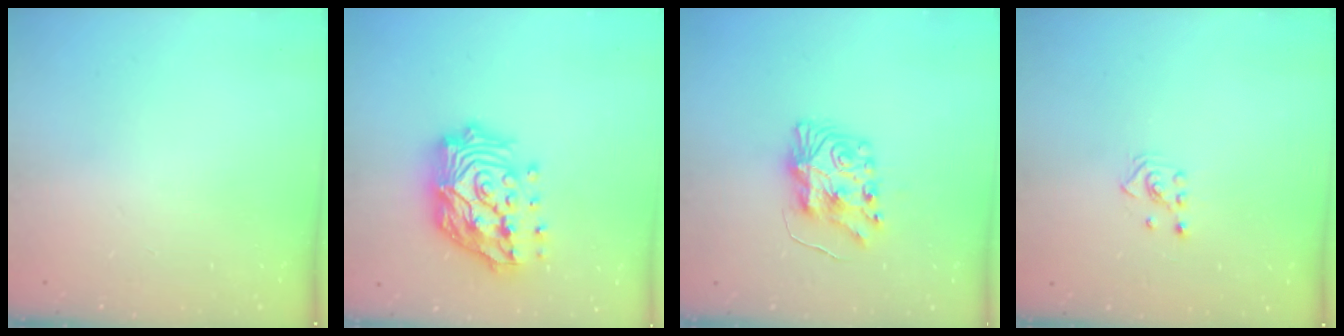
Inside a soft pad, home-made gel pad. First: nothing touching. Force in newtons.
{"total": 22.0, "press": 21.7, "slide": 3.4}
{"total": 8.5, "press": 8.5, "slide": 0.4}
{"total": 2.3, "press": 2.2, "slide": 0.8}